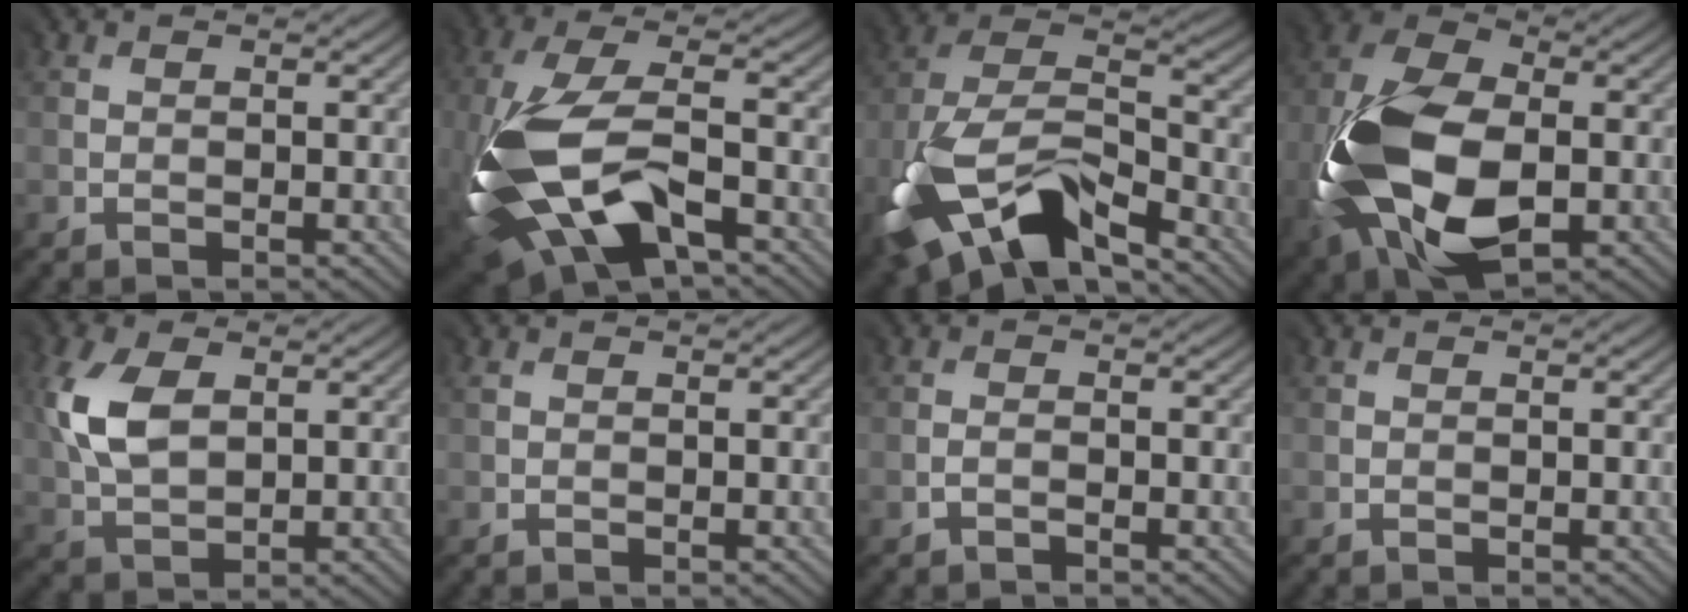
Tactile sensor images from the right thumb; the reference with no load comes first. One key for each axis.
{"total": 13.1, "fx": -4.6, "fy": 6.2, "fz": 10.6, "tx": -0.266, "ty": -0.009, "tz": -0.089}
{"total": 15.3, "fx": -8.9, "fy": 7.0, "fz": 10.3, "tx": -0.238, "ty": -0.036, "tz": -0.173}
{"total": 16.1, "fx": -3.6, "fy": 9.7, "fz": 12.3, "tx": -0.287, "ty": -0.012, "tz": -0.074}
{"total": 7.8, "fx": 2.5, "fy": 4.9, "fz": 5.4, "tx": -0.156, "ty": 0.011, "tz": 0.048}
{"total": 1.0, "fx": 0.4, "fy": 0.6, "fz": 0.7, "tx": -0.014, "ty": -0.001, "tz": 0.010}
{"total": 0.9, "fx": -0.7, "fy": -0.4, "fz": -0.5, "tx": 0.007, "ty": 0.000, "tz": -0.014}
{"total": 0.0}